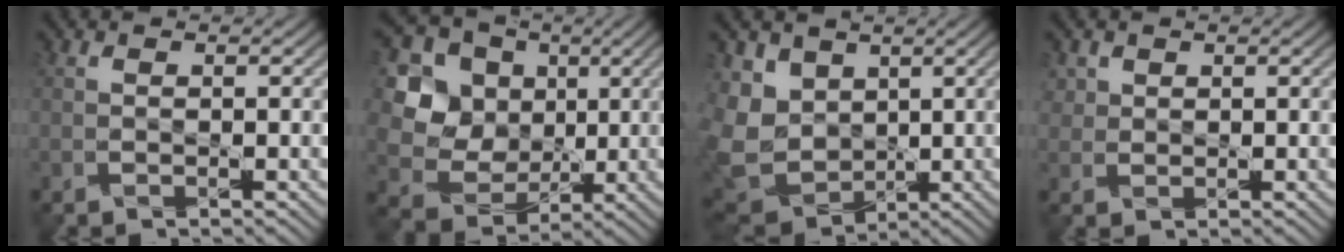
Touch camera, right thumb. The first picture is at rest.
{"total": 10.4, "force": [3.1, 9.0, 4.0], "torque": [-0.134, 0.013, 0.063]}
{"total": 7.6, "force": [1.9, 6.4, 3.6], "torque": [-0.125, -0.010, 0.036]}
{"total": 1.6, "force": [1.0, 1.2, 0.3], "torque": [-0.011, -0.002, 0.023]}